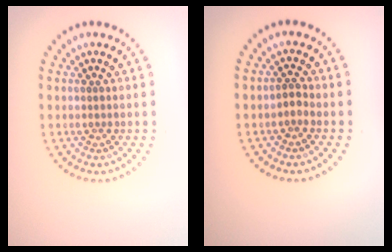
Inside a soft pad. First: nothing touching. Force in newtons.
{"total": 0.8, "press": 0.7, "slide": 0.3}